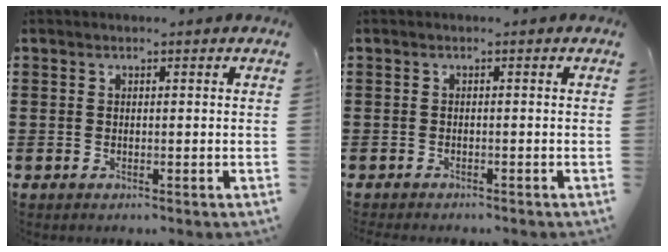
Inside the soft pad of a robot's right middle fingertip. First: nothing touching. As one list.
[{"total": 0.8, "force": [-0.8, 0.0, 0.0], "torque": [-0.003, -0.002, -0.016]}]